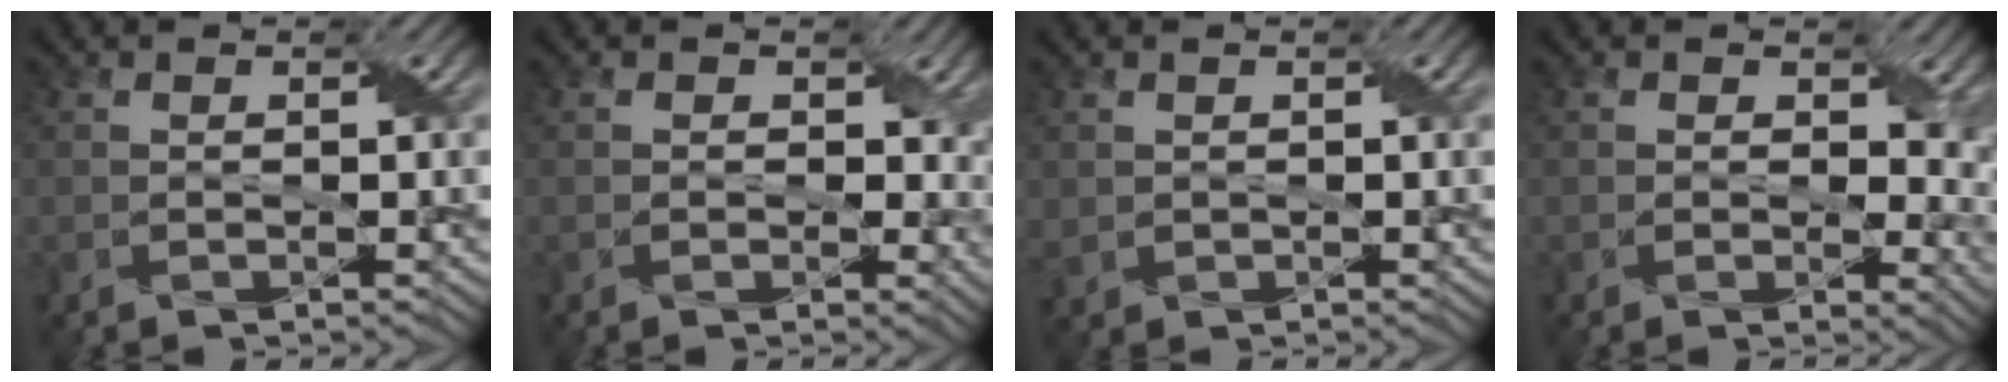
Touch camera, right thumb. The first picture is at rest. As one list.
[{"total": 4.3, "force": [0.3, 3.2, 2.9], "torque": [-0.033, -0.011, 0.006]}, {"total": 1.4, "force": [0.4, 1.1, 0.8], "torque": [-0.027, -0.001, 0.012]}, {"total": 7.0, "force": [1.0, 4.4, 5.4], "torque": [-0.070, -0.016, 0.020]}]